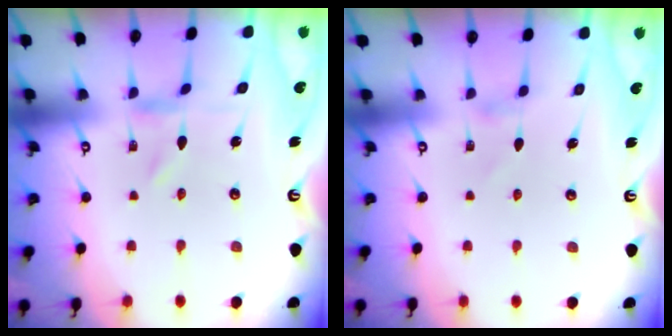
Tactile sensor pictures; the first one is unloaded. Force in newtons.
{"total": 0.0}